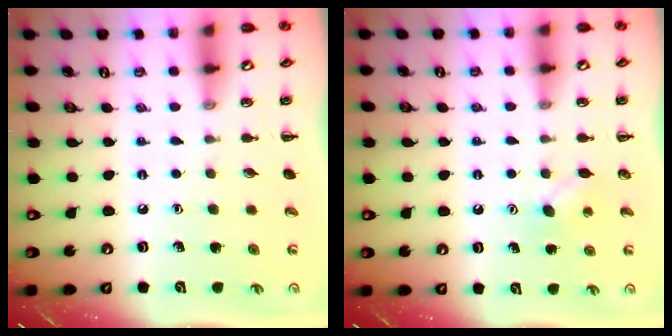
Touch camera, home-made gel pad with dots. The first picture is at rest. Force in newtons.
{"total": 3.7, "press": 3.6, "slide": 0.7}